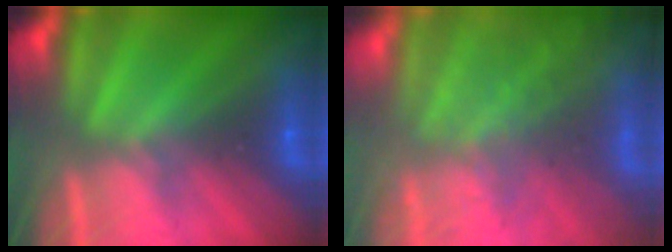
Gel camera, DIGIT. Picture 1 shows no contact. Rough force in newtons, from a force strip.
{"total": 11.6}